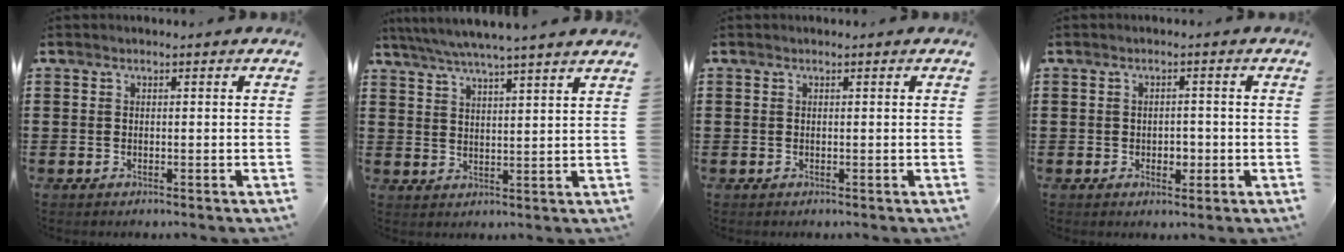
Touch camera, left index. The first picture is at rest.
{"total": 4.7, "force": [4.3, -0.5, 1.7], "torque": [-0.047, -0.022, 0.074]}
{"total": 0.0}
{"total": 2.2, "force": [-0.4, 1.5, 1.5], "torque": [-0.030, 0.004, -0.011]}